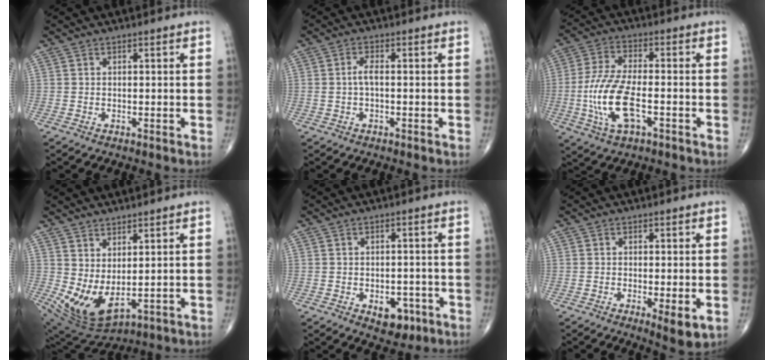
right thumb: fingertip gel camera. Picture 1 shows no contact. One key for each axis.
{"total": 2.3, "fx": -0.1, "fy": 0.8, "fz": 2.1, "tx": -0.045, "ty": 0.006, "tz": -0.002}
{"total": 12.5, "fx": -3.1, "fy": 5.2, "fz": 11.0, "tx": -0.238, "ty": 0.013, "tz": -0.058}
{"total": 10.0, "fx": 1.0, "fy": 4.4, "fz": 8.9, "tx": -0.169, "ty": -0.023, "tz": 0.045}
{"total": 5.5, "fx": -2.3, "fy": 3.5, "fz": 3.6, "tx": -0.025, "ty": 0.012, "tz": -0.022}
{"total": 4.8, "fx": -1.3, "fy": 1.3, "fz": 4.4, "tx": -0.070, "ty": -0.015, "tz": -0.021}